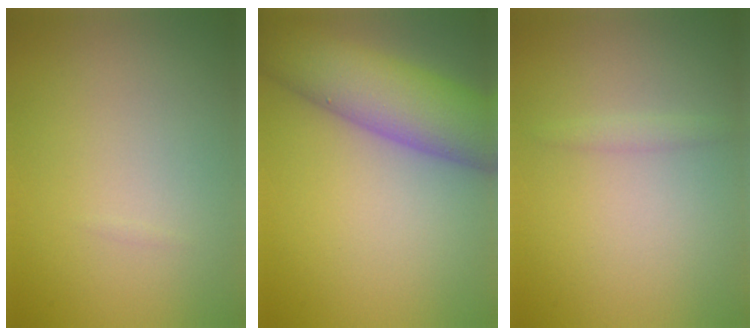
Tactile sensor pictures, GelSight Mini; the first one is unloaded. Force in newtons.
{"total": 9.1, "press": 9.1, "slide": 0.3}
{"total": 0.8, "press": 0.8, "slide": 0.0}